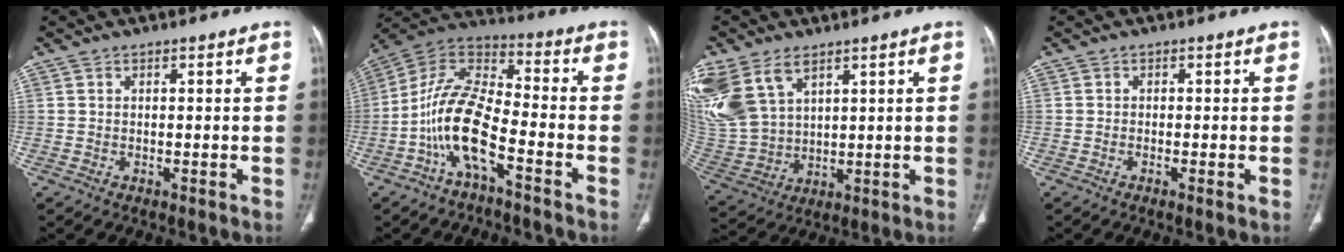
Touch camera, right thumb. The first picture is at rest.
{"total": 13.2, "force": [-5.9, 4.9, 10.7], "torque": [-0.214, 0.065, -0.121]}
{"total": 17.1, "force": [8.5, 10.8, 10.2], "torque": [-0.244, -0.012, 0.188]}
{"total": 1.2, "force": [-0.5, 0.1, 1.1], "torque": [-0.029, -0.003, -0.013]}